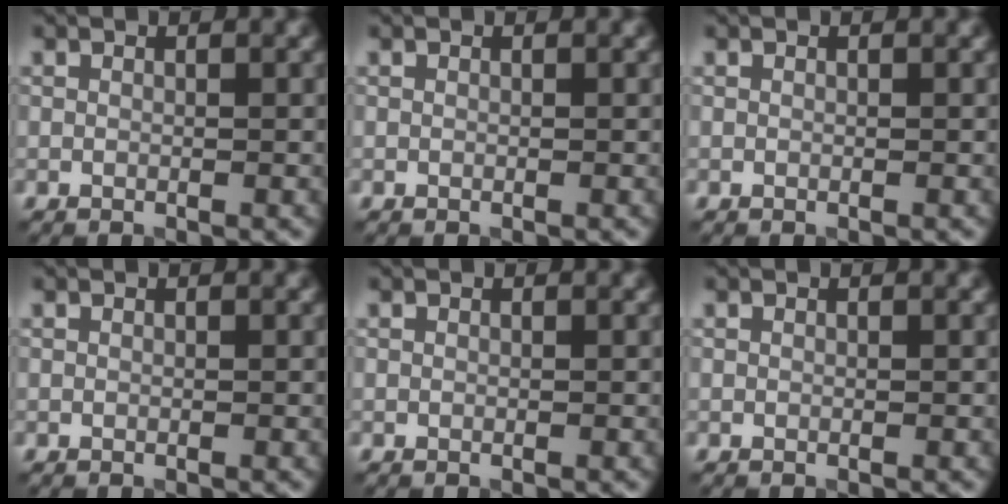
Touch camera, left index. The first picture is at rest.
{"total": 0.0}
{"total": 0.0}
{"total": 0.0}
{"total": 0.0}
{"total": 0.0}